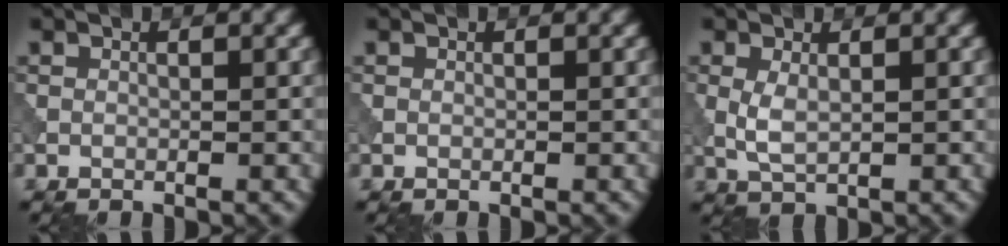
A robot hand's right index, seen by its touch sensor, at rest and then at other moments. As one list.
[{"total": 0.0}, {"total": 2.2, "force": [0.2, 1.0, 2.0], "torque": [-0.050, 0.000, 0.005]}]